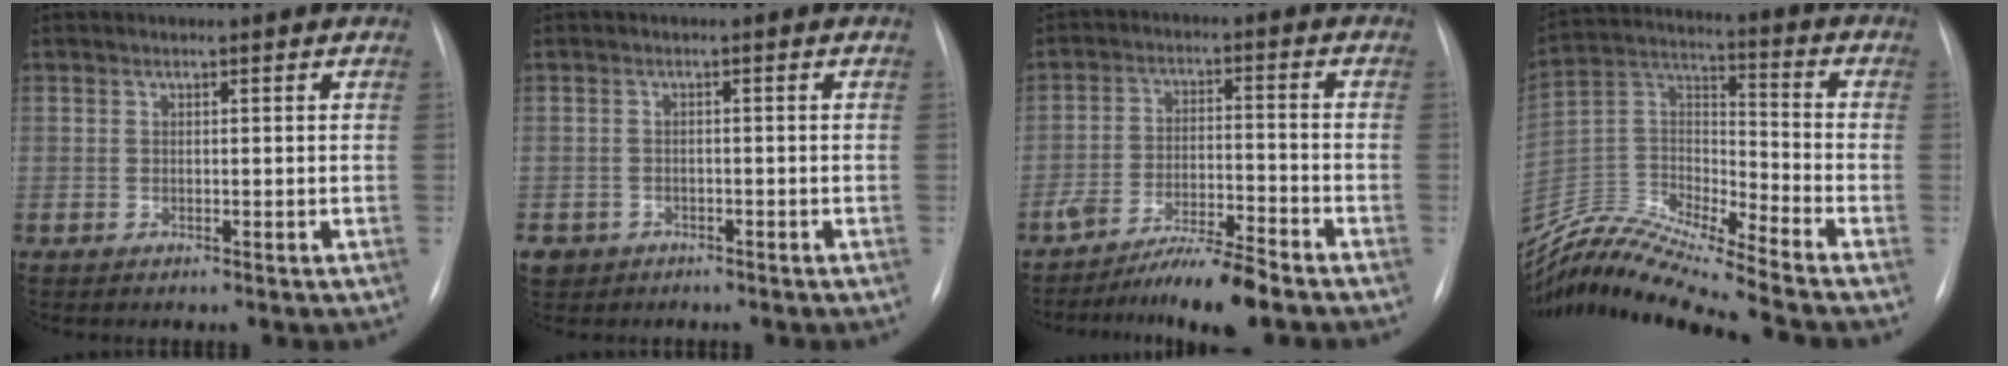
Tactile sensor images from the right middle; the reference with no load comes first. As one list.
[{"total": 3.5, "force": [-2.3, 2.7, 0.1], "torque": [-0.004, 0.005, -0.037]}, {"total": 8.0, "force": [-6.8, -0.2, 4.2], "torque": [-0.074, -0.014, -0.121]}, {"total": 16.3, "force": [-15.5, -1.8, 4.8], "torque": [-0.089, 0.031, -0.290]}]